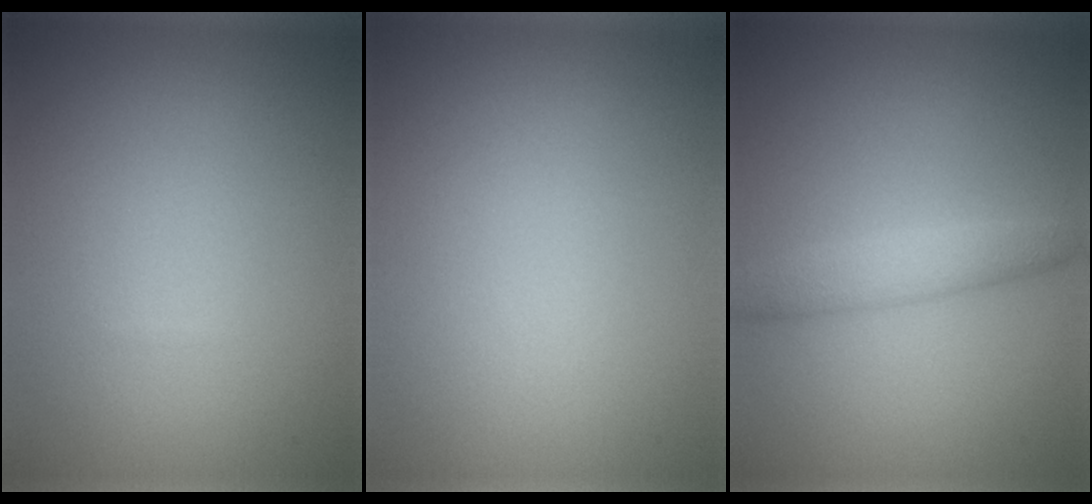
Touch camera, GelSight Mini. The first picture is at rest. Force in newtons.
{"total": 0.0}
{"total": 2.6, "press": 2.6, "slide": 0.0}